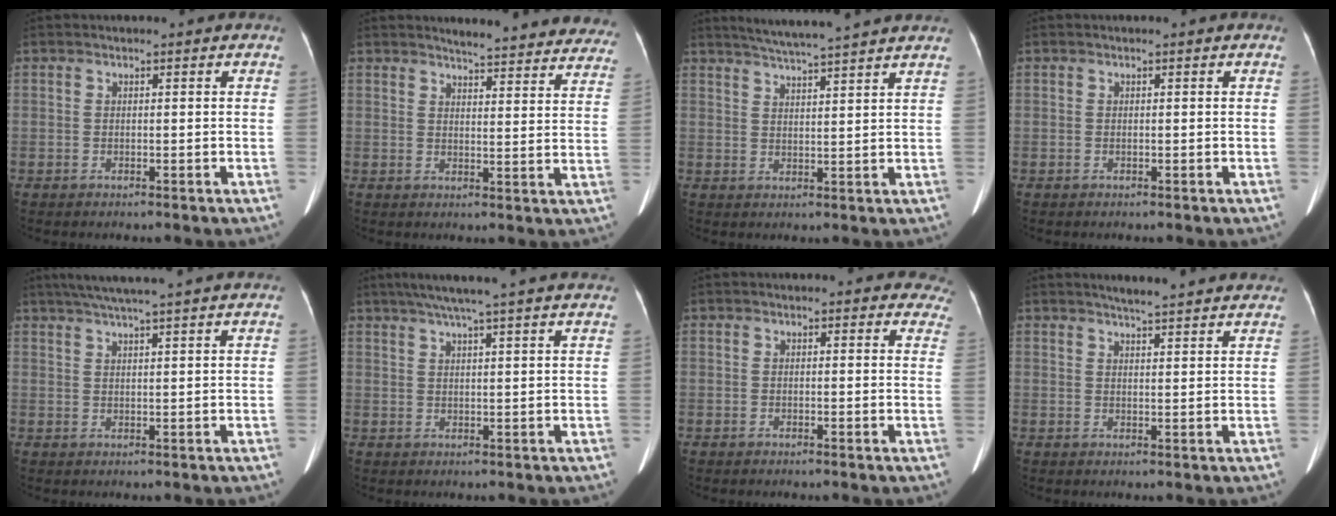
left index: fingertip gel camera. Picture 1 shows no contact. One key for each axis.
{"total": 18.9, "fx": 17.9, "fy": 2.8, "fz": 5.5, "tx": -0.047, "ty": -0.056, "tz": 0.190}
{"total": 11.1, "fx": 9.9, "fy": -0.9, "fz": 4.9, "tx": -0.082, "ty": 0.022, "tz": 0.133}
{"total": 0.0}
{"total": 12.9, "fx": 10.9, "fy": -0.3, "fz": 6.9, "tx": -0.115, "ty": 0.037, "tz": 0.145}
{"total": 15.6, "fx": 13.1, "fy": -0.4, "fz": 8.5, "tx": -0.136, "ty": 0.032, "tz": 0.167}
{"total": 7.3, "fx": 6.7, "fy": 2.7, "fz": 1.1, "tx": 0.032, "ty": -0.011, "tz": 0.035}
{"total": 12.9, "fx": 11.8, "fy": 1.0, "fz": 5.2, "tx": -0.061, "ty": 0.012, "tz": 0.133}